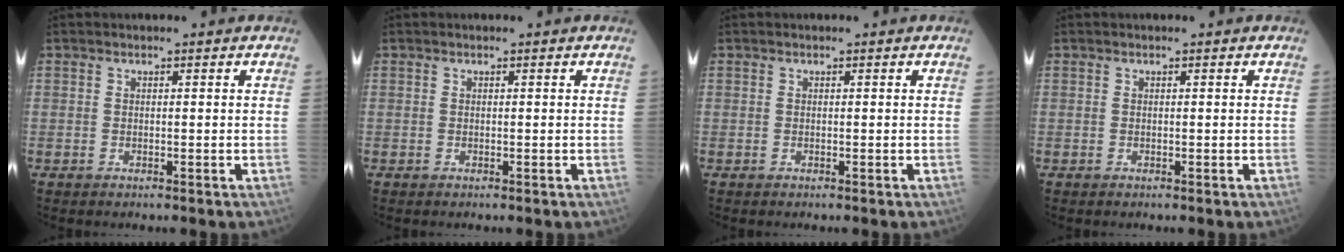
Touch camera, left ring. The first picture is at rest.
{"total": 0.0}
{"total": 0.0}
{"total": 0.0}